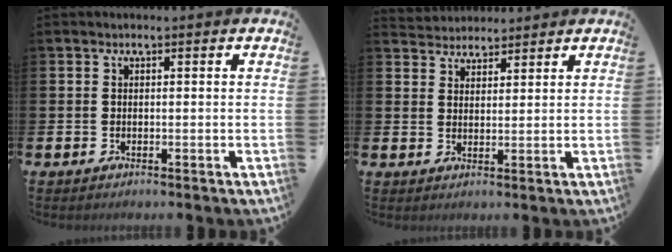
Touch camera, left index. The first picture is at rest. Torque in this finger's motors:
{"motor_torque": [-0.50, -1.10, 0.05, 0.00]}